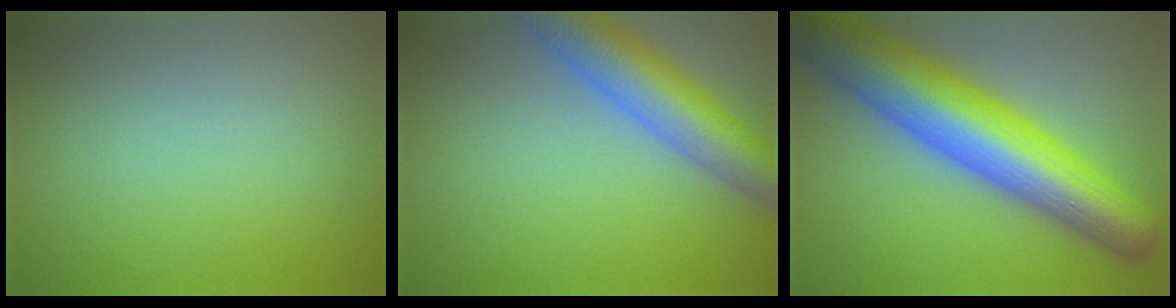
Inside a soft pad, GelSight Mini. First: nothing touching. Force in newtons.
{"total": 7.5, "press": 7.5, "slide": 0.3}
{"total": 13.1, "press": 13.1, "slide": 0.4}